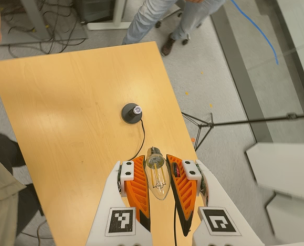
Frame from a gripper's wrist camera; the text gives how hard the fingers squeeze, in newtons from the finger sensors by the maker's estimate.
{"total": 21.8, "left": 23.7, "right": 19.8}